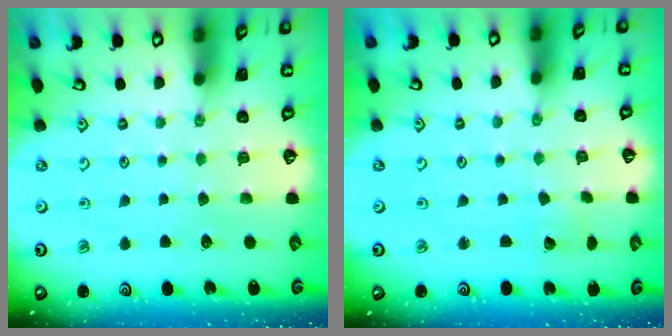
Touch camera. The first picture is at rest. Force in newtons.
{"total": 2.8, "press": 2.8, "slide": 0.1}